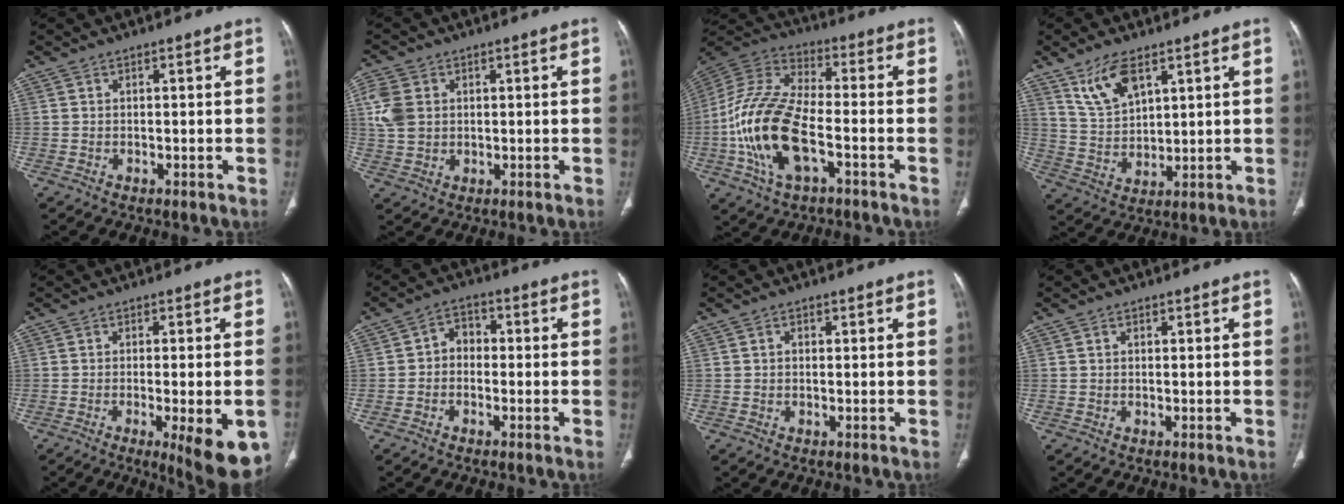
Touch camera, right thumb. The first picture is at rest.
{"total": 6.6, "force": [1.4, 5.2, 3.8], "torque": [-0.079, 0.001, 0.030]}
{"total": 18.3, "force": [-5.1, 8.7, 15.3], "torque": [-0.319, 0.026, -0.096]}
{"total": 8.7, "force": [5.3, 4.1, 5.6], "torque": [-0.098, -0.026, 0.112]}
{"total": 13.0, "force": [-5.1, 3.5, 11.5], "torque": [-0.115, -0.006, -0.061]}
{"total": 4.2, "force": [-0.5, 3.4, 2.4], "torque": [-0.017, 0.020, -0.022]}
{"total": 1.0, "force": [0.3, 0.8, 0.5], "torque": [-0.006, 0.001, 0.003]}
{"total": 0.7, "force": [0.3, 0.5, 0.3], "torque": [-0.003, -0.001, 0.004]}